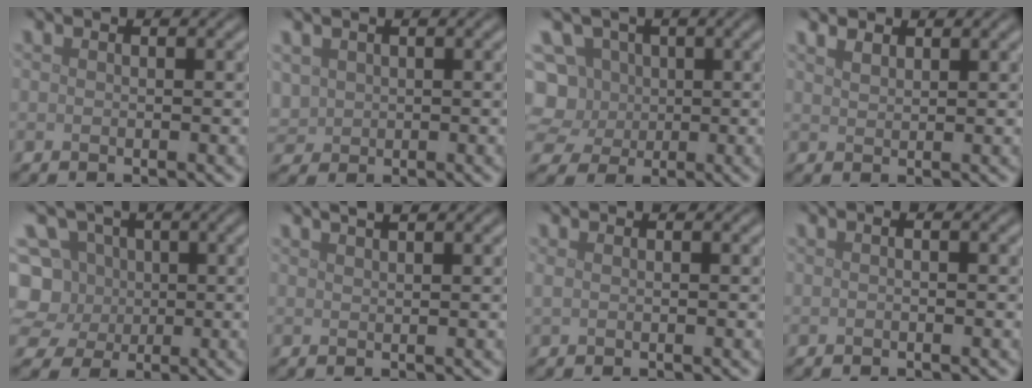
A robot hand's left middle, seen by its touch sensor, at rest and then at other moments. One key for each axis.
{"total": 1.6, "fx": 0.6, "fy": 1.4, "fz": 0.5, "tx": -0.017, "ty": -0.002, "tz": 0.017}
{"total": 8.8, "fx": 1.2, "fy": 8.1, "fz": 3.3, "tx": -0.077, "ty": 0.036, "tz": -0.003}
{"total": 1.5, "fx": 1.3, "fy": 0.5, "fz": 0.6, "tx": -0.015, "ty": 0.000, "tz": 0.029}
{"total": 7.9, "fx": 0.7, "fy": 7.4, "fz": 2.7, "tx": -0.070, "ty": 0.047, "tz": -0.021}
{"total": 2.2, "fx": 1.5, "fy": 0.8, "fz": 1.4, "tx": -0.002, "ty": 0.005, "tz": 0.004}
{"total": 0.7, "fx": 0.4, "fy": 0.3, "fz": 0.5, "tx": -0.012, "ty": 0.002, "tz": 0.005}
{"total": 0.7, "fx": 0.1, "fy": 0.2, "fz": 0.7, "tx": -0.014, "ty": -0.003, "tz": -0.006}